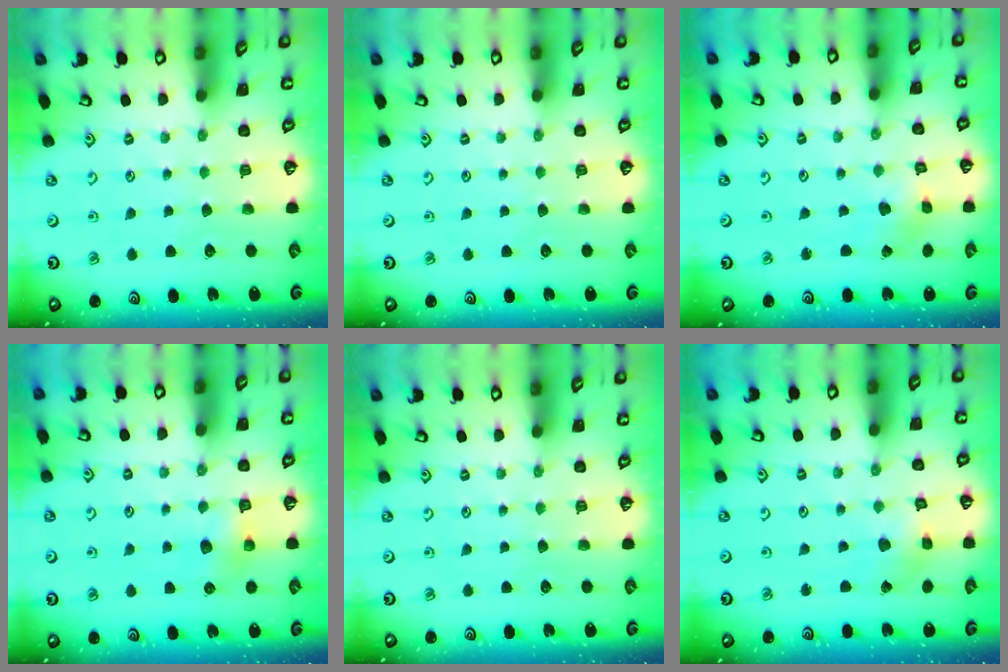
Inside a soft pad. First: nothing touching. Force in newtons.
{"total": 0.0}
{"total": 1.3, "press": 1.3, "slide": 0.2}
{"total": 6.0, "press": 6.0, "slide": 0.4}
{"total": 0.0}
{"total": 2.8, "press": 2.8, "slide": 0.1}